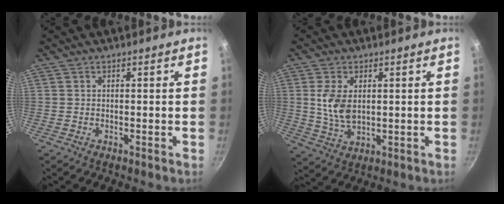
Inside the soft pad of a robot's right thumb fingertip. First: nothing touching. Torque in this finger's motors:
{"motor_torque": [0.13, 0.11, 1.00, 0.37, 0.27]}